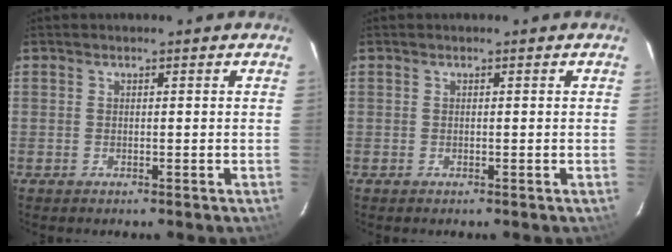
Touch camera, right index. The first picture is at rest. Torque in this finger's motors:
{"motor_torque": [-0.02, 0.03, 0.00, 0.00]}